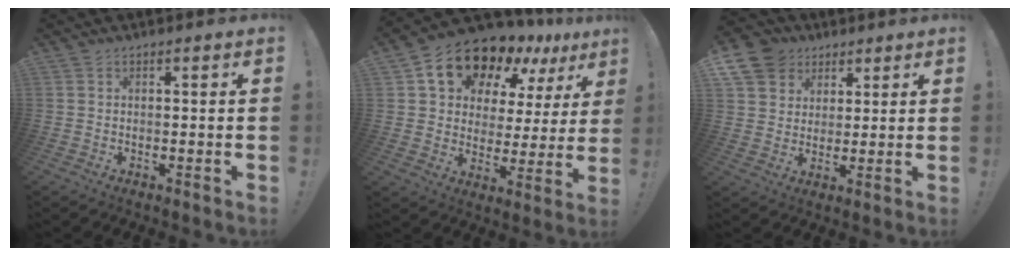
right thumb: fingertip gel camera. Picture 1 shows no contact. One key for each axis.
{"total": 15.9, "fx": 12.1, "fy": 7.8, "fz": 6.7, "tx": -0.107, "ty": -0.096, "tz": 0.217}
{"total": 10.8, "fx": 5.3, "fy": 8.8, "fz": 3.1, "tx": -0.047, "ty": -0.031, "tz": 0.107}